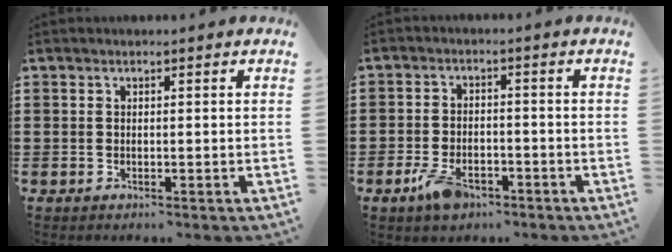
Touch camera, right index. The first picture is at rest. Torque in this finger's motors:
{"motor_torque": [1.28, -0.57, 0.31, 0.08]}